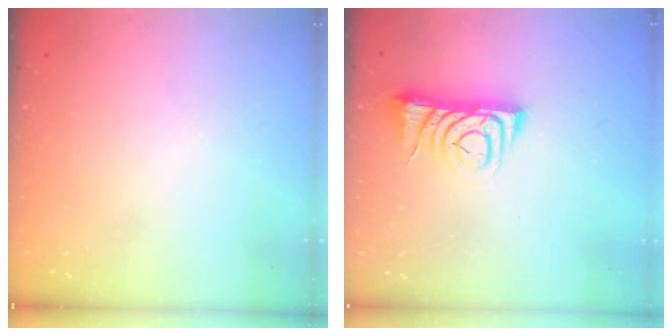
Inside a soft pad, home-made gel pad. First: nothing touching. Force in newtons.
{"total": 6.8, "press": 6.7, "slide": 1.0}